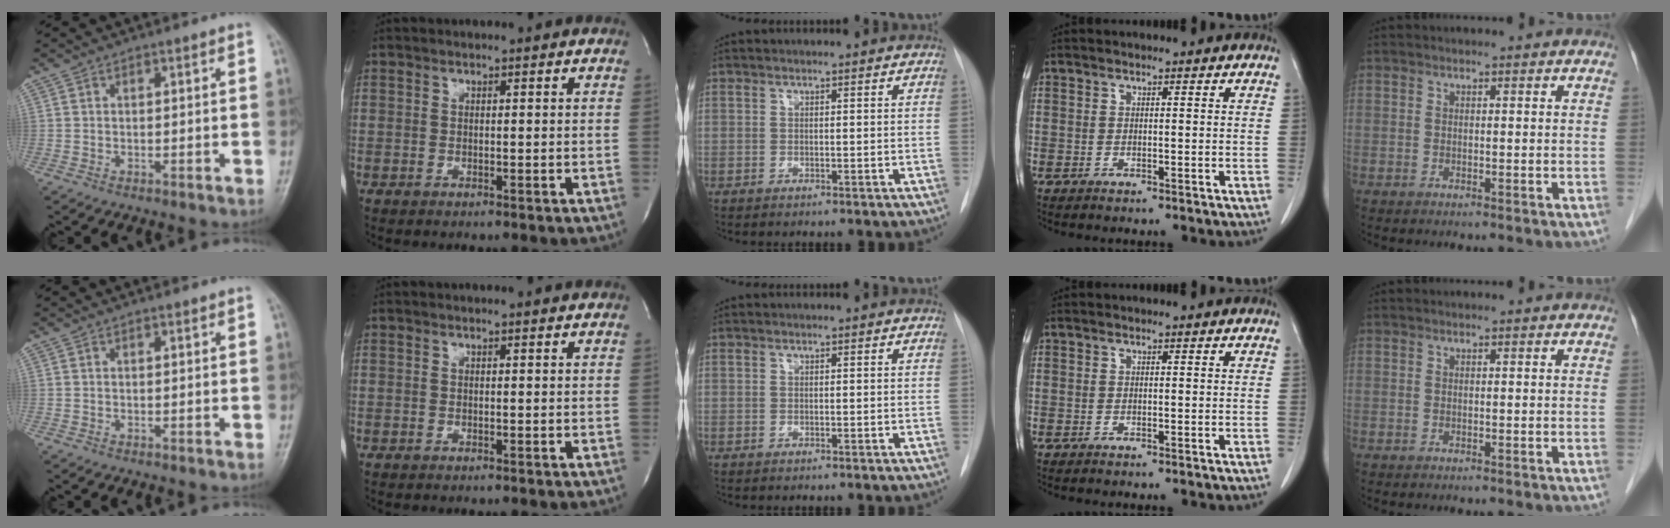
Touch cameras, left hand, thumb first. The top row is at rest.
{"thumb": {"total": 0.6, "force": [0.5, 0.2, 0.4], "torque": [-0.007, -0.002, 0.006]}, "index": {"total": 0.7, "force": [0.7, -0.1, 0.0], "torque": [-0.009, -0.008, 0.004]}}